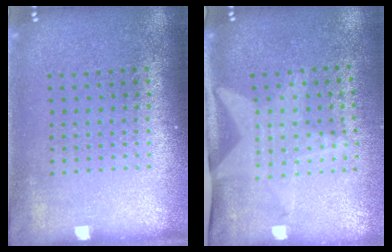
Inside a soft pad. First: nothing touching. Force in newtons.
{"total": 2.1, "press": 1.5, "slide": 1.4}